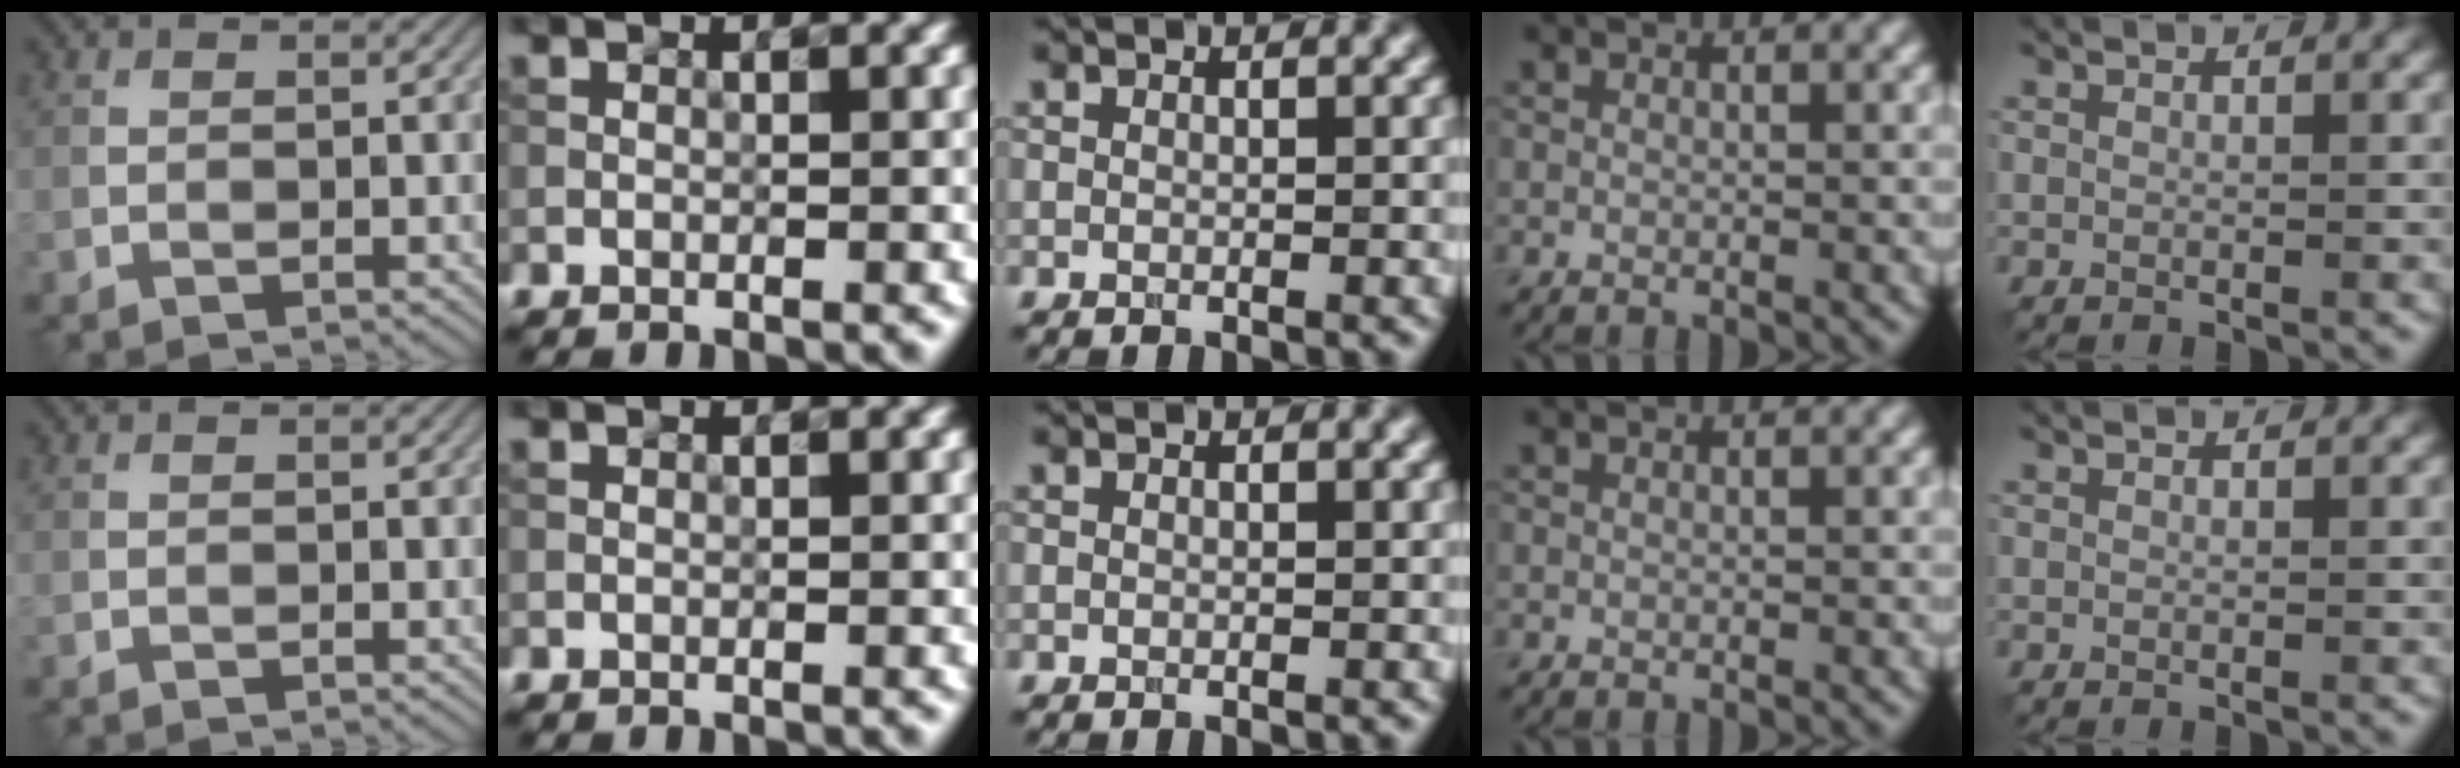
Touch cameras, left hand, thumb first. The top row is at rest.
{}